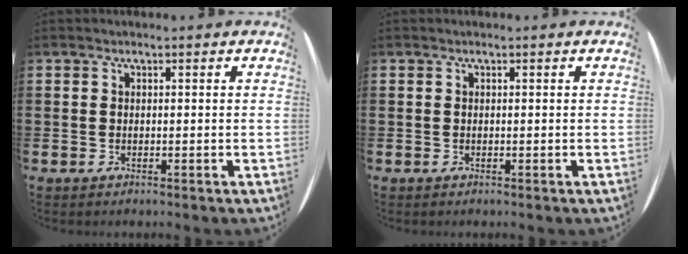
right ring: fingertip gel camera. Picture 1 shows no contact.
{"total": 0.0}